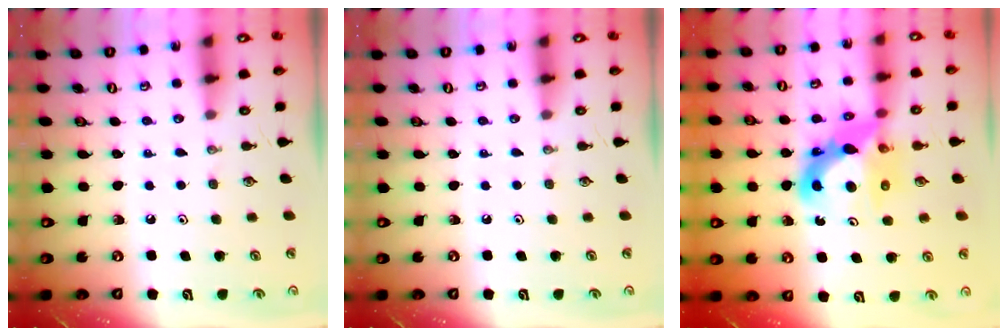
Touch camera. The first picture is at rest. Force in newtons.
{"total": 0.0}
{"total": 11.6, "press": 11.5, "slide": 1.0}